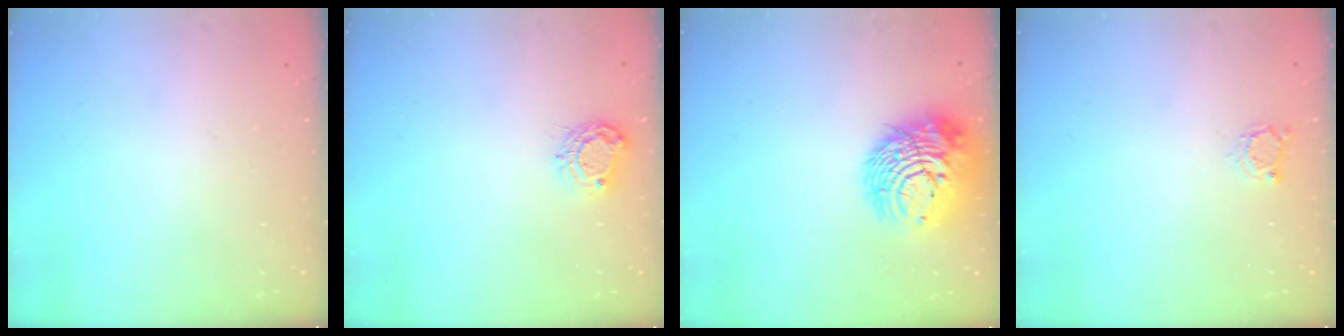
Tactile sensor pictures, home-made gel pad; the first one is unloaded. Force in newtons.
{"total": 6.9, "press": 6.9, "slide": 0.3}
{"total": 14.9, "press": 14.8, "slide": 1.7}
{"total": 3.2, "press": 3.2, "slide": 0.0}